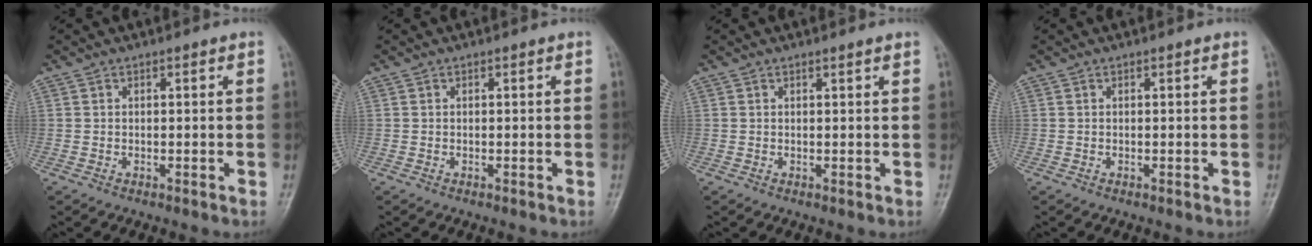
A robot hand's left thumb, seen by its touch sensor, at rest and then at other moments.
{"total": 0.0}
{"total": 0.6, "force": [0.5, -0.1, 0.3], "torque": [-0.011, -0.002, 0.011]}
{"total": 0.0}